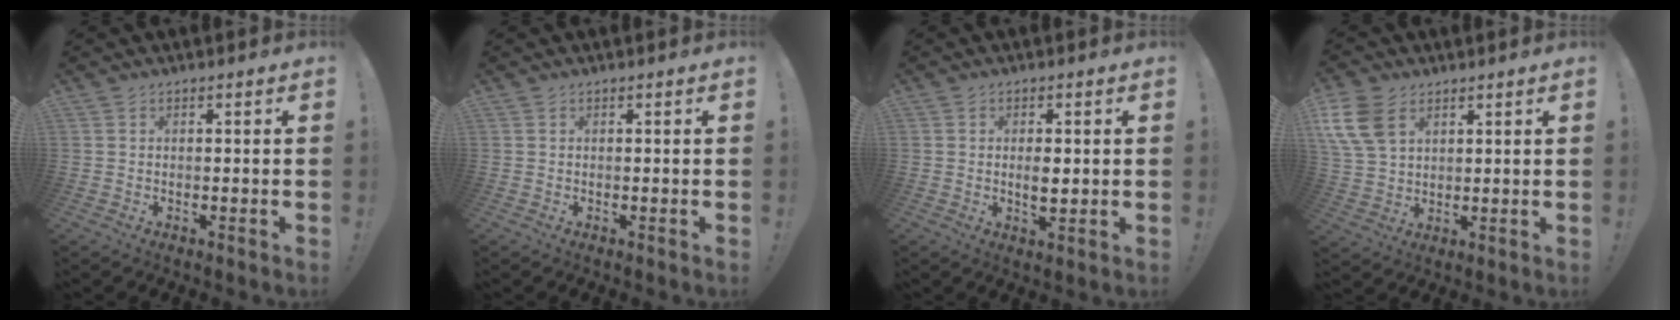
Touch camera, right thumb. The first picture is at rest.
{"total": 0.0}
{"total": 3.6, "force": [0.1, 1.6, 3.2], "torque": [-0.043, -0.009, -0.005]}
{"total": 12.1, "force": [5.6, 8.3, 6.9], "torque": [-0.146, -0.014, 0.113]}